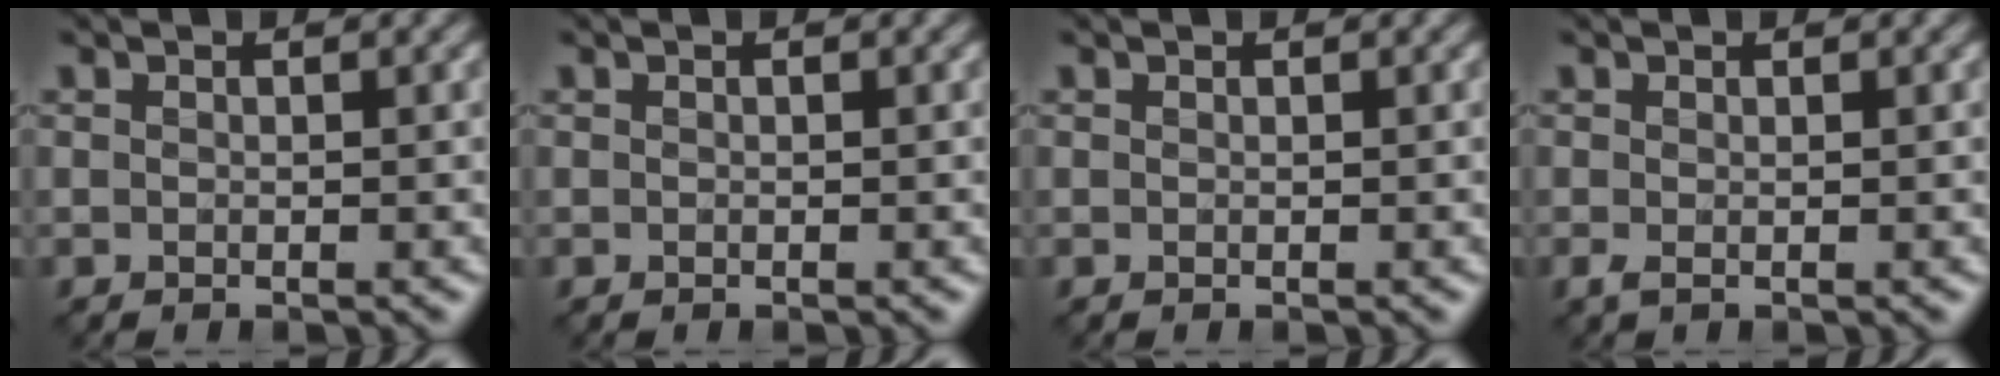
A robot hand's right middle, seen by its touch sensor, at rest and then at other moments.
{"total": 0.0}
{"total": 0.0}
{"total": 0.8, "force": [-0.2, 0.4, 0.6], "torque": [-0.022, -0.001, -0.004]}